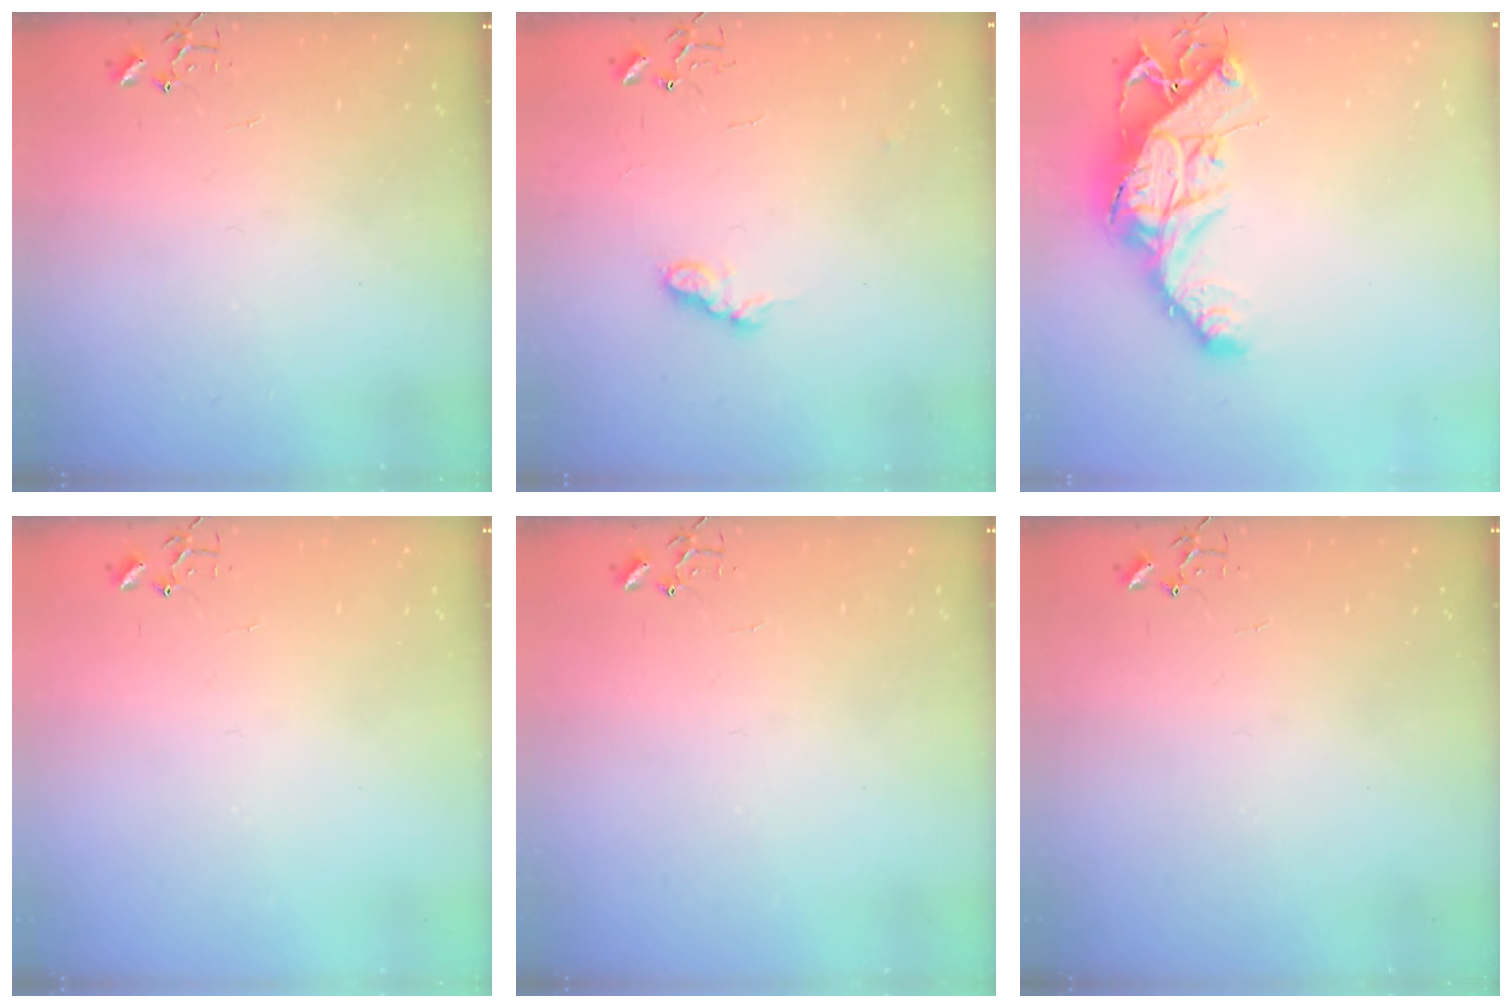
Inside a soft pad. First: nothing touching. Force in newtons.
{"total": 7.6, "press": 7.6, "slide": 0.5}
{"total": 16.1, "press": 16.0, "slide": 1.6}
{"total": 0.0}
{"total": 0.0}
{"total": 0.0}